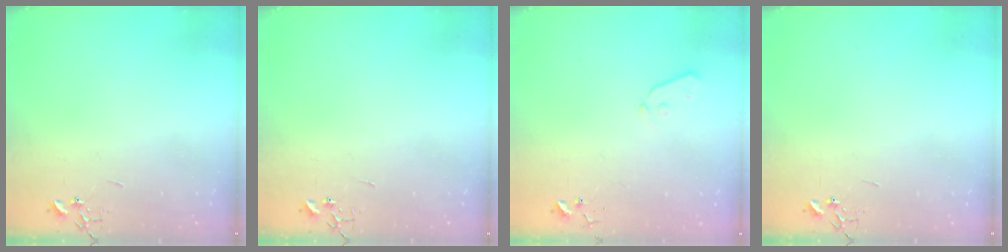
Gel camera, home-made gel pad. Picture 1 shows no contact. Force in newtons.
{"total": 0.0}
{"total": 3.7, "press": 3.6, "slide": 0.6}
{"total": 0.0}